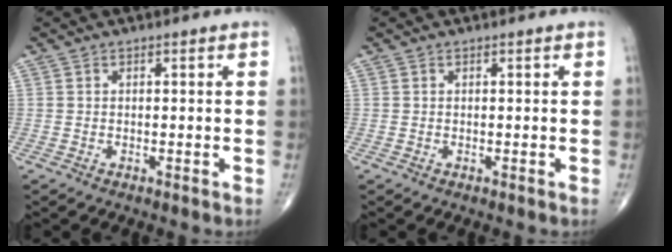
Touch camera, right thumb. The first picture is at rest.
{"total": 0.0}